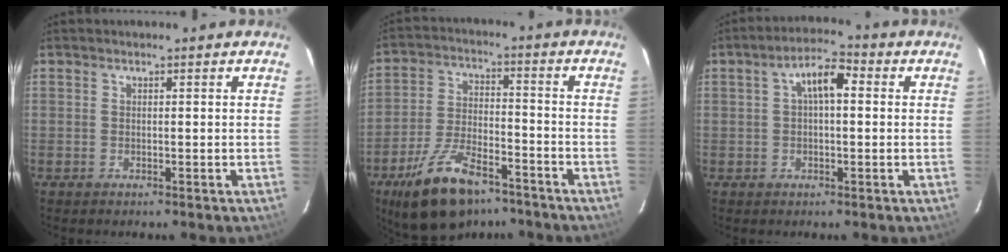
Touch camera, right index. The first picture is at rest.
{"total": 15.0, "force": [-10.4, 6.2, 8.9], "torque": [-0.184, -0.013, -0.178]}
{"total": 6.0, "force": [1.0, 2.6, 5.3], "torque": [-0.097, 0.023, 0.017]}